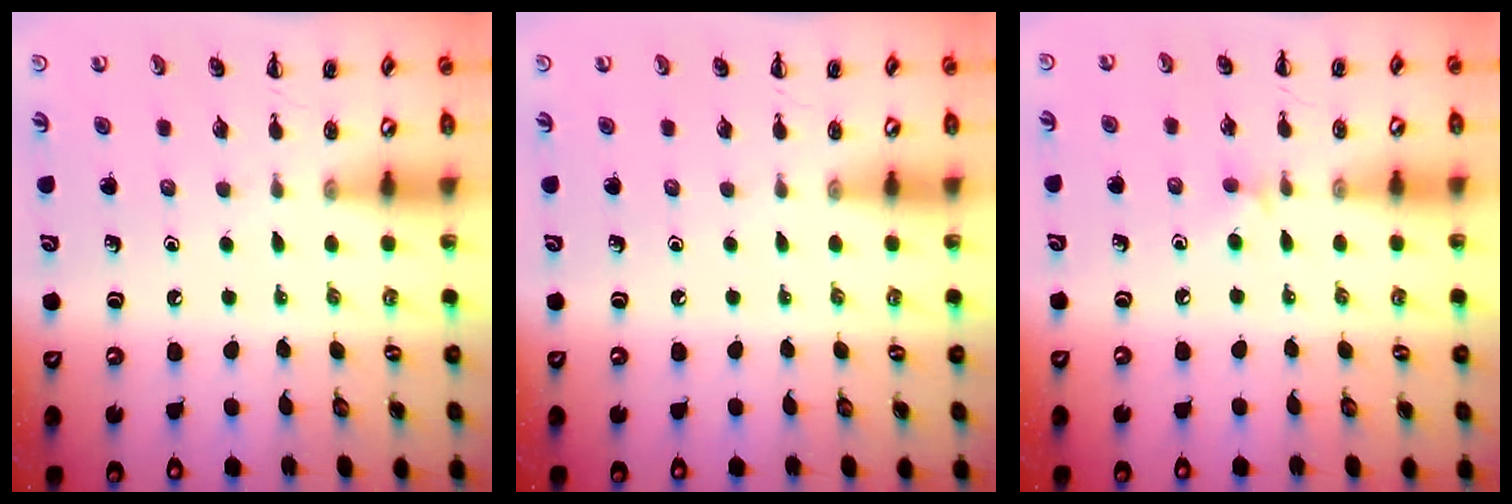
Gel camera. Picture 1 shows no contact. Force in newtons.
{"total": 0.0}
{"total": 4.1, "press": 3.8, "slide": 1.5}